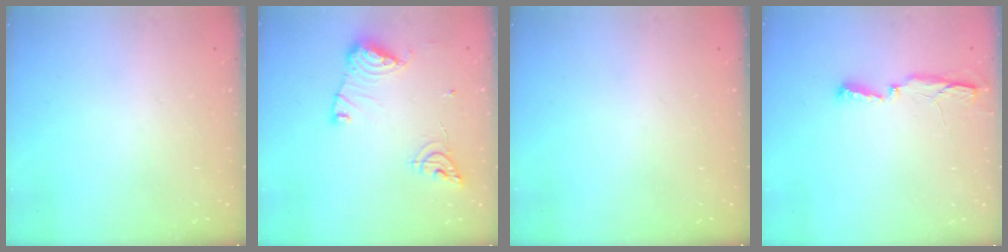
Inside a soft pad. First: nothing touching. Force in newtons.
{"total": 13.4, "press": 13.3, "slide": 1.4}
{"total": 0.0}
{"total": 5.0, "press": 4.9, "slide": 0.9}